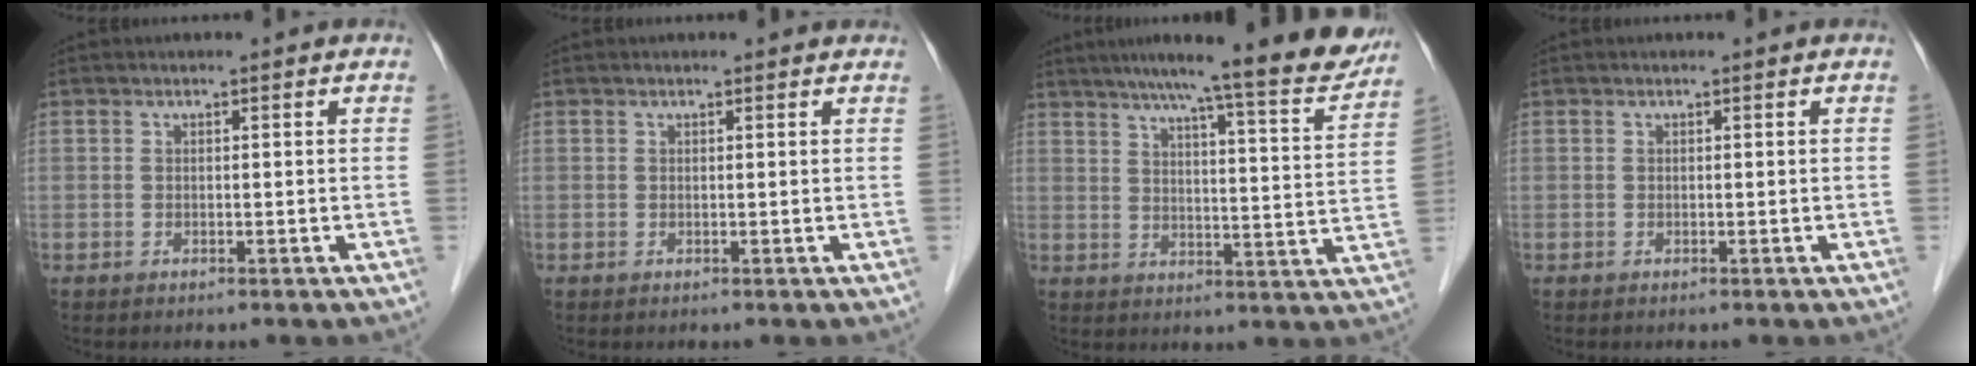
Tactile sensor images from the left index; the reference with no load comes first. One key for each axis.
{"total": 1.2, "fx": 1.1, "fy": 0.2, "fz": 0.1, "tx": -0.011, "ty": 0.004, "tz": 0.007}
{"total": 17.9, "fx": 15.8, "fy": 0.3, "fz": 8.5, "tx": -0.115, "ty": -0.028, "tz": 0.200}
{"total": 0.0}